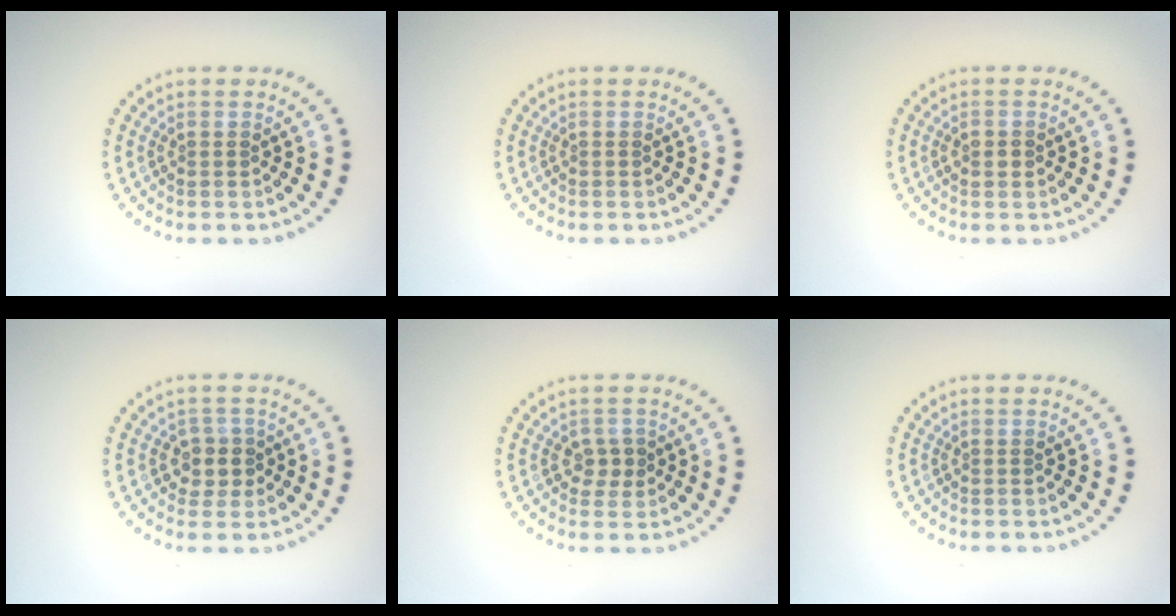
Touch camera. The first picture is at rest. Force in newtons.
{"total": 0.0}
{"total": 1.5, "press": 1.5, "slide": 0.2}
{"total": 2.3, "press": 2.1, "slide": 1.1}
{"total": 1.9, "press": 1.8, "slide": 0.6}
{"total": 0.0}